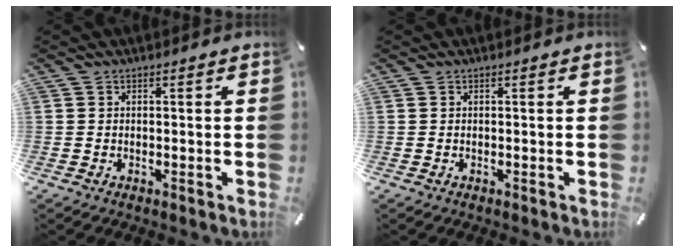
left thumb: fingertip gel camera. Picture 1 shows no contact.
{"total": 0.0}